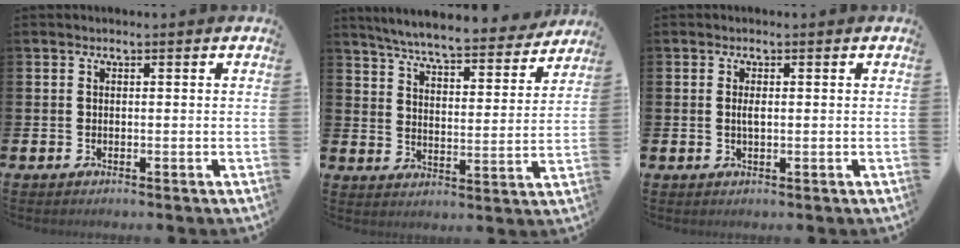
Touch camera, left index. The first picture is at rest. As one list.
[{"total": 6.5, "force": [6.2, 0.3, 1.9], "torque": [-0.060, -0.048, 0.103]}, {"total": 1.4, "force": [0.1, 0.5, 1.3], "torque": [-0.026, 0.003, 0.001]}]